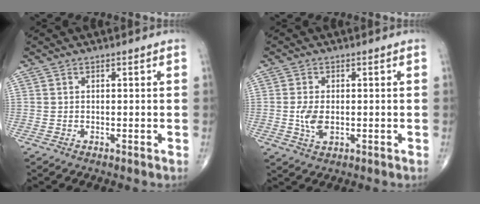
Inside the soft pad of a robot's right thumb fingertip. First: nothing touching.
{"total": 4.4, "force": [-0.5, 2.5, 3.6], "torque": [-0.073, -0.004, -0.008]}